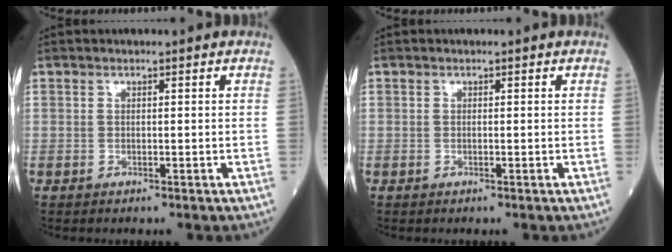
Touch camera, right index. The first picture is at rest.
{"total": 0.0}